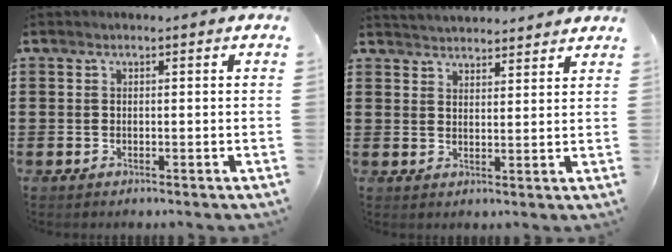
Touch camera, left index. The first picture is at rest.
{"total": 3.1, "force": [3.1, -0.2, -0.2], "torque": [-0.005, -0.010, 0.058]}